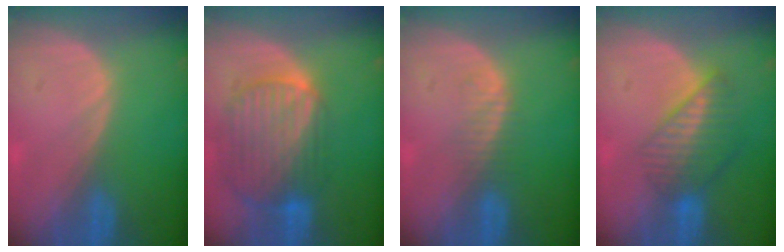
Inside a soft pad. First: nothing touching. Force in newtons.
{"total": 10.3, "press": 8.7, "slide": 5.6}
{"total": 2.3, "press": 2.3, "slide": 0.3}
{"total": 7.0, "press": 6.0, "slide": 3.5}